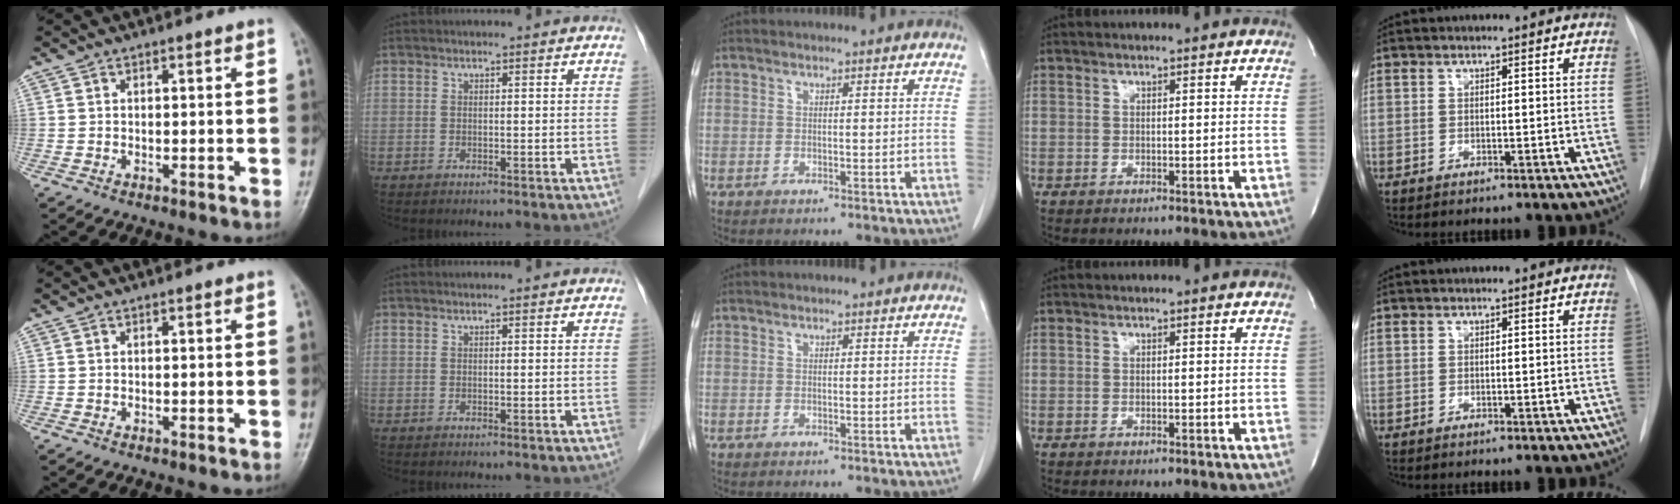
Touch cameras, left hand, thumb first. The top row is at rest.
{}